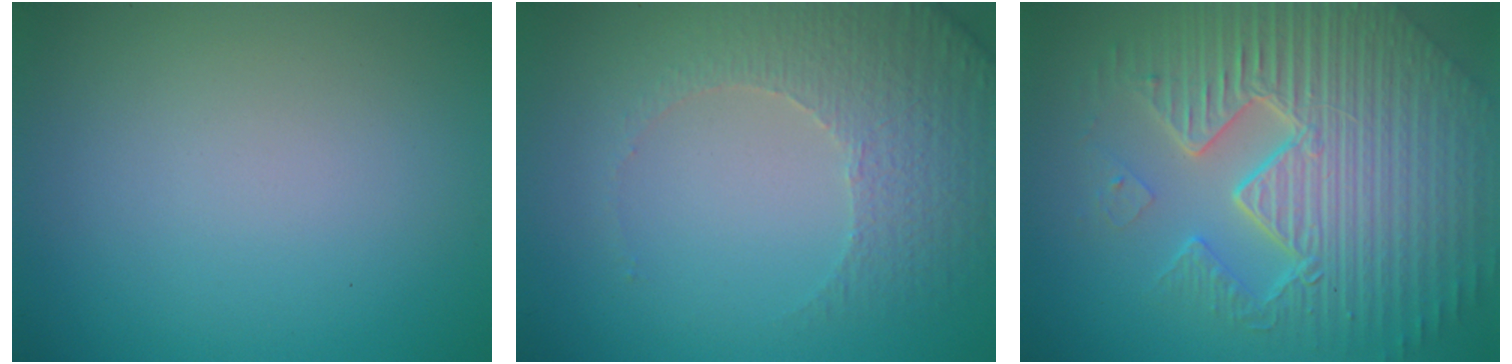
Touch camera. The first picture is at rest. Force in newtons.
{"total": 4.9, "press": 3.6, "slide": 3.3}
{"total": 10.8, "press": 6.9, "slide": 8.3}